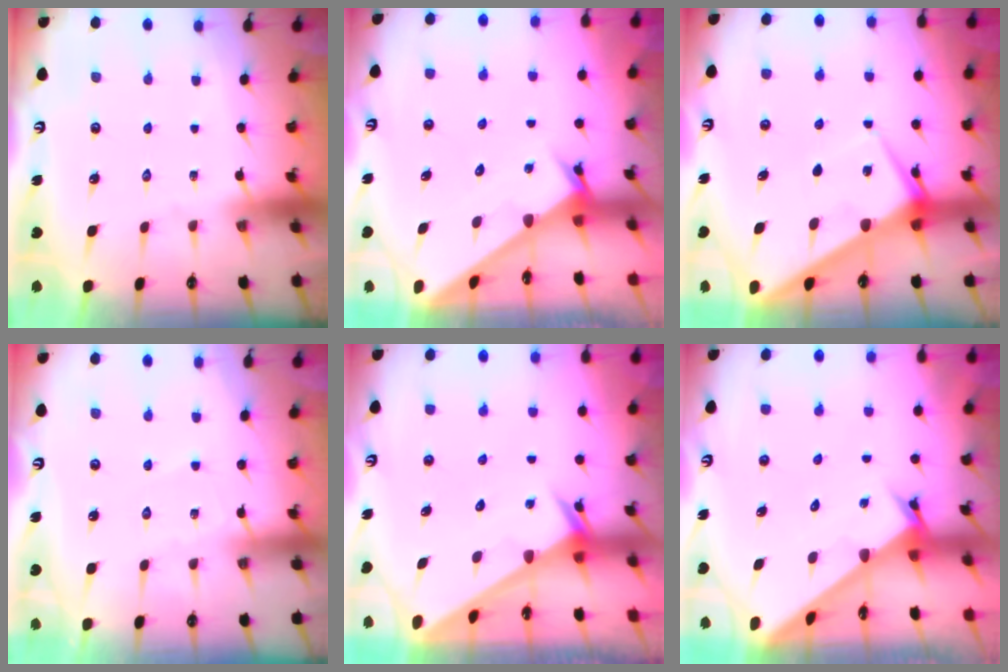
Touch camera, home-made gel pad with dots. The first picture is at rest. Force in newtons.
{"total": 2.7, "press": 2.7, "slide": 0.1}
{"total": 6.1, "press": 6.1, "slide": 0.6}
{"total": 4.6, "press": 4.6, "slide": 0.4}
{"total": 2.4, "press": 2.4, "slide": 0.0}
{"total": 2.6, "press": 2.6, "slide": 0.3}